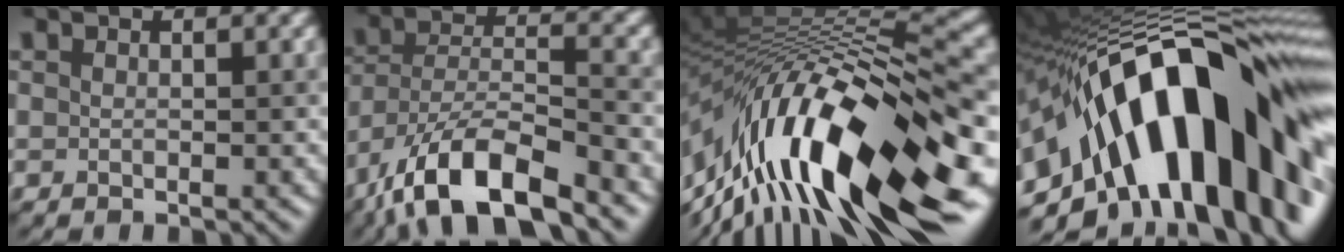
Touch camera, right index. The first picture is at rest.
{"total": 10.8, "force": [-7.3, 3.3, 7.2], "torque": [-0.124, 0.008, -0.142]}
{"total": 17.2, "force": [-5.2, 5.9, 15.4], "torque": [-0.257, 0.019, -0.089]}
{"total": 19.1, "force": [-3.2, 9.1, 16.5], "torque": [-0.230, 0.033, -0.079]}